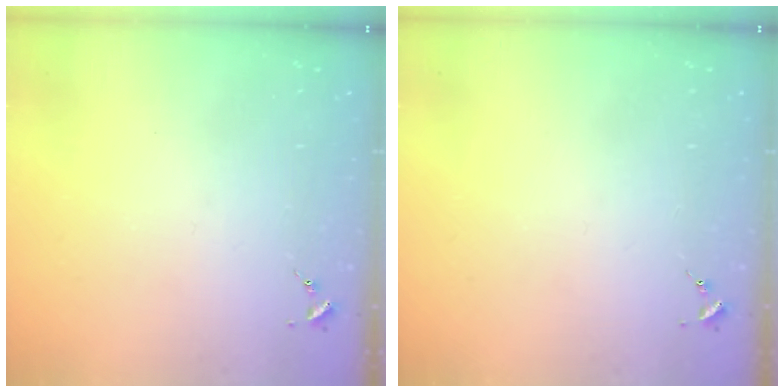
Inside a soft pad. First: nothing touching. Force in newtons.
{"total": 0.0}